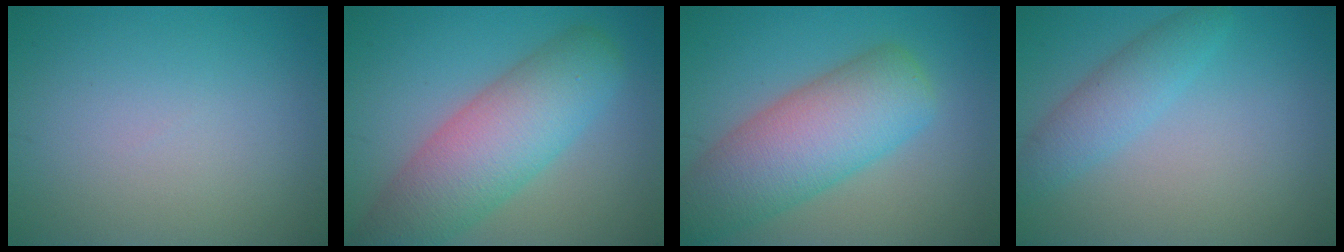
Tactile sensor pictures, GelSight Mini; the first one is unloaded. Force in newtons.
{"total": 8.3, "press": 8.3, "slide": 0.4}
{"total": 8.8, "press": 8.8, "slide": 0.4}
{"total": 3.0, "press": 3.0, "slide": 0.1}